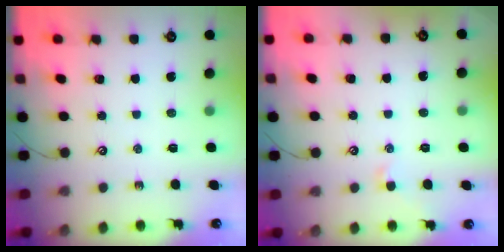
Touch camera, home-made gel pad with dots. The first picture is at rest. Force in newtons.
{"total": 0.0}